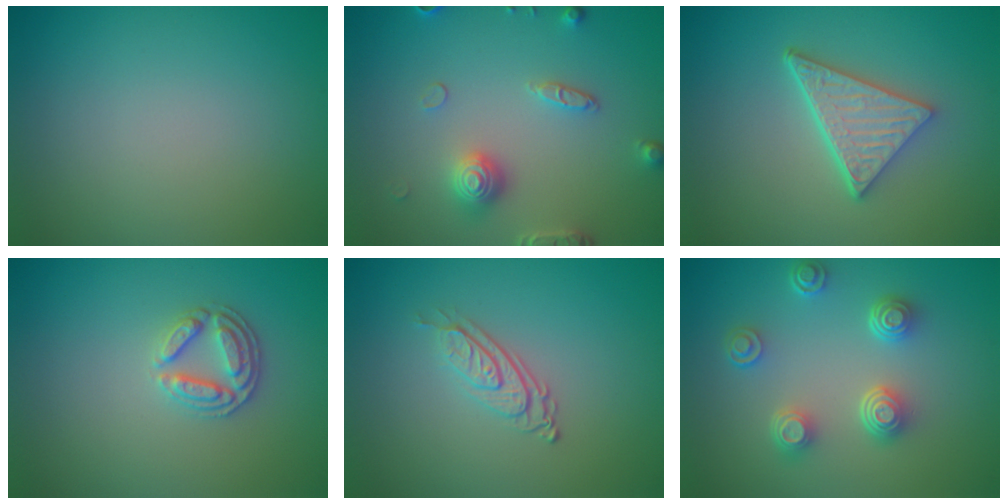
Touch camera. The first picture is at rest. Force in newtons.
{"total": 3.3, "press": 3.1, "slide": 1.1}
{"total": 5.1, "press": 3.8, "slide": 3.5}
{"total": 2.7, "press": 2.6, "slide": 0.9}
{"total": 3.0, "press": 2.0, "slide": 2.3}
{"total": 4.3, "press": 3.2, "slide": 2.8}